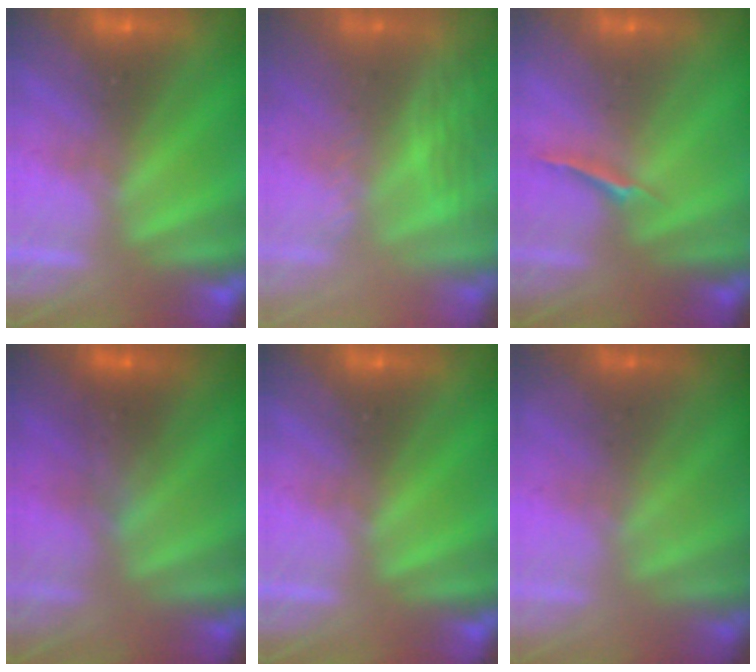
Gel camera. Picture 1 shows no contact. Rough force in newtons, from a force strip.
{"total": 2.7}
{"total": 1.3}
{"total": 2.3}
{"total": 0.0}
{"total": 1.3}